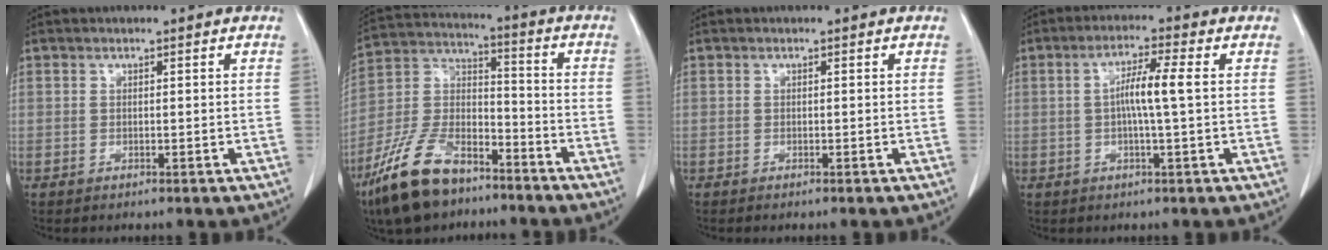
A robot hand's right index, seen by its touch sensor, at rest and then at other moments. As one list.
[{"total": 15.0, "force": [-10.5, 6.6, 8.4], "torque": [-0.186, 0.006, -0.198]}, {"total": 0.8, "force": [-0.7, 0.0, 0.4], "torque": [-0.007, -0.002, -0.008]}, {"total": 5.4, "force": [0.2, -0.2, 5.4], "torque": [-0.104, 0.006, 0.003]}]